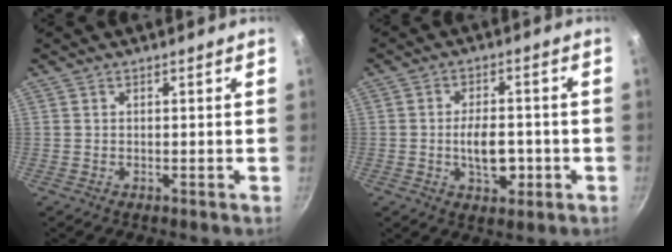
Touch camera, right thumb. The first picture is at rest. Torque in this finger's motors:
{"motor_torque": [1.92, 0.57, 0.83, -0.82, 0.04]}